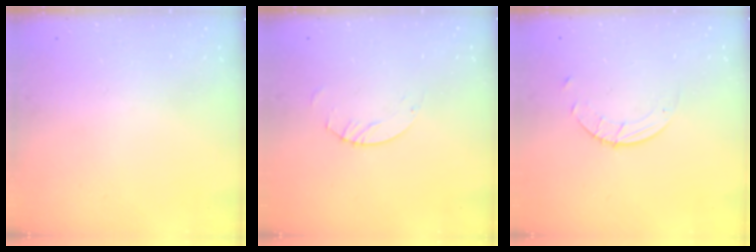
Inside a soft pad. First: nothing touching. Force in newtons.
{"total": 2.5, "press": 2.5, "slide": 0.1}
{"total": 3.8, "press": 3.8, "slide": 0.3}